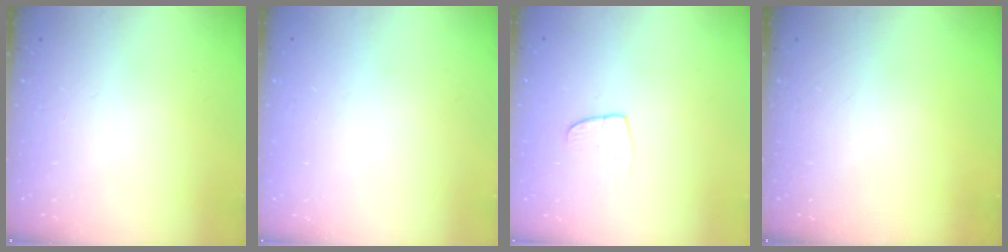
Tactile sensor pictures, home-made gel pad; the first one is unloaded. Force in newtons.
{"total": 0.0}
{"total": 5.5, "press": 5.5, "slide": 0.4}
{"total": 0.0}